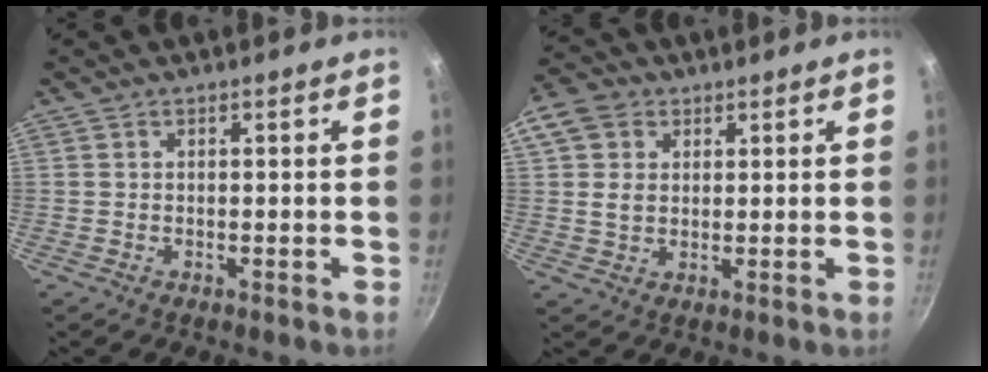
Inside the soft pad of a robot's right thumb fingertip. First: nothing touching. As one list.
[{"total": 7.6, "force": [2.3, 6.0, 4.1], "torque": [-0.065, 0.001, 0.032]}]